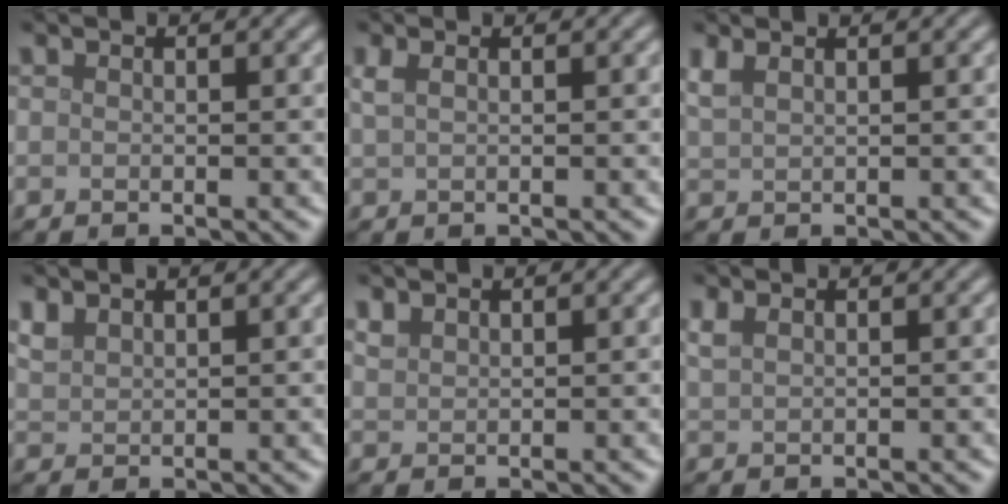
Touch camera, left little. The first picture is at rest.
{"total": 1.4, "force": [0.7, 0.5, 1.1], "torque": [-0.019, 0.003, 0.015]}
{"total": 1.6, "force": [1.3, 0.5, 0.9], "torque": [-0.022, 0.003, 0.031]}
{"total": 1.6, "force": [1.4, 0.5, 0.5], "torque": [-0.018, 0.005, 0.036]}
{"total": 1.1, "force": [1.0, 0.3, 0.2], "torque": [-0.009, 0.002, 0.026]}
{"total": 1.3, "force": [1.0, 0.4, 0.8], "torque": [-0.018, 0.003, 0.023]}